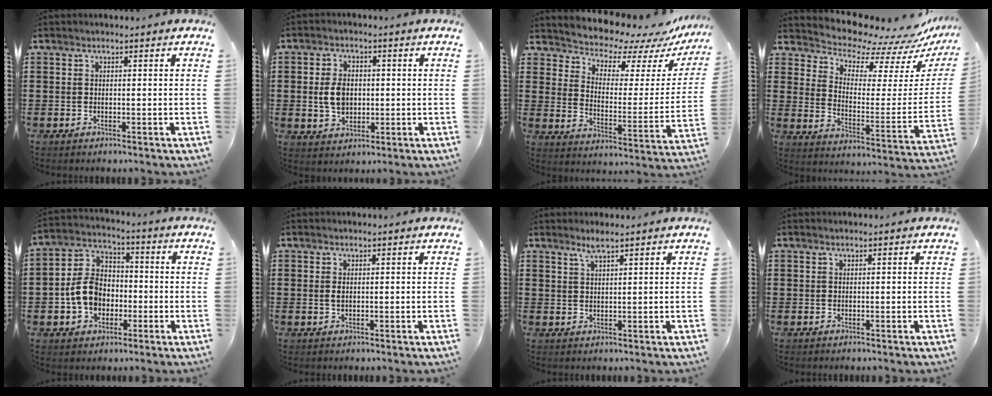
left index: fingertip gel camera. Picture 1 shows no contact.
{"total": 5.3, "force": [0.0, 3.6, 3.9], "torque": [-0.085, 0.002, -0.006]}
{"total": 6.3, "force": [6.1, 1.5, 0.6], "torque": [-0.034, -0.064, 0.100]}
{"total": 8.2, "force": [7.9, 1.6, 1.5], "torque": [-0.058, -0.074, 0.136]}
{"total": 8.6, "force": [-1.7, 6.8, 5.0], "torque": [-0.131, 0.015, -0.036]}
{"total": 1.0, "force": [0.1, 0.5, 0.9], "torque": [-0.019, 0.002, 0.001]}
{"total": 2.4, "force": [1.9, 0.1, 1.4], "torque": [-0.030, 0.002, 0.036]}
{"total": 0.0}